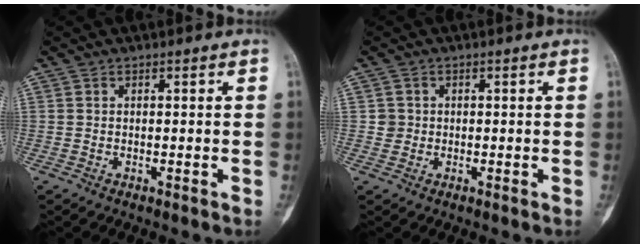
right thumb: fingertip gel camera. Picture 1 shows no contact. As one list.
[{"total": 1.8, "force": [0.3, 1.8, 0.1], "torque": [0.014, 0.004, 0.002]}]